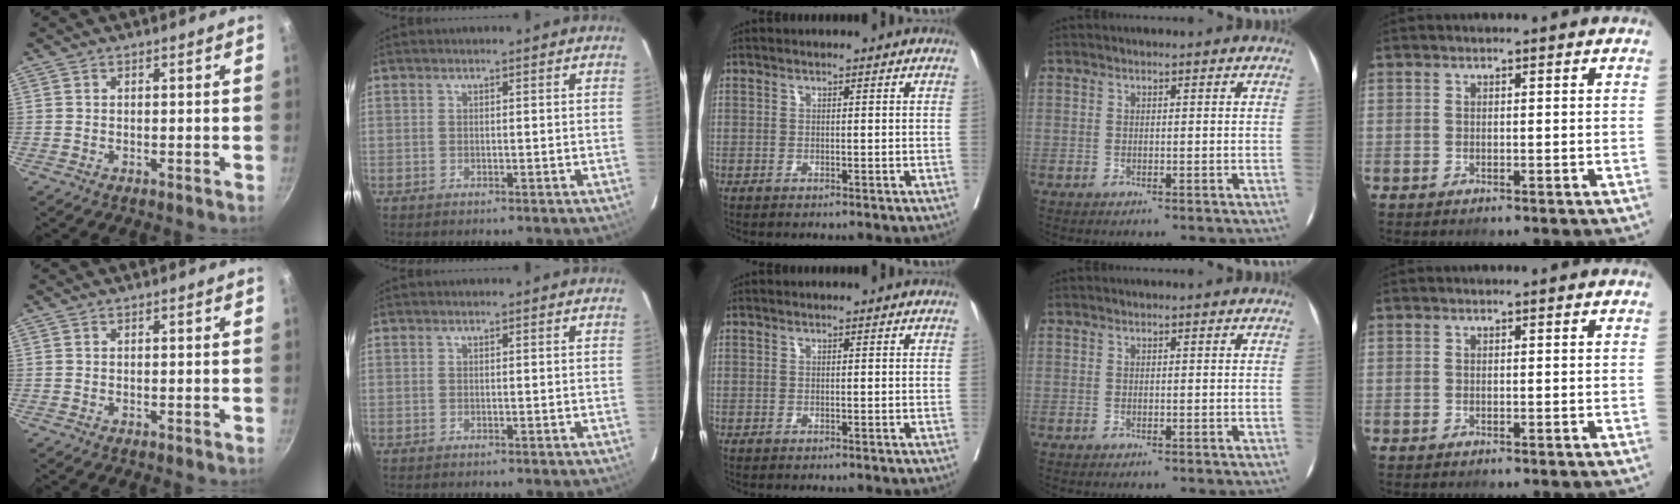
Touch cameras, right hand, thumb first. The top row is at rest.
{}